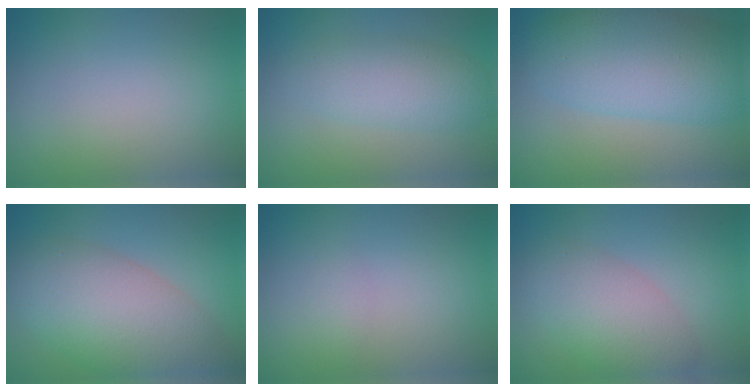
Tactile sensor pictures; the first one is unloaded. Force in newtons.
{"total": 3.9, "press": 3.9, "slide": 0.3}
{"total": 8.4, "press": 8.4, "slide": 0.1}
{"total": 8.6, "press": 8.6, "slide": 0.3}
{"total": 0.8, "press": 0.7, "slide": 0.1}
{"total": 5.0, "press": 5.0, "slide": 0.2}